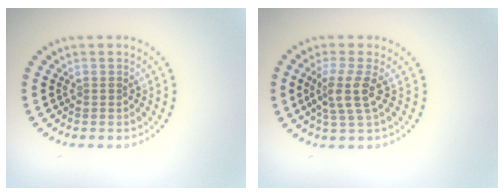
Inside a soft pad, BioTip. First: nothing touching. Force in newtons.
{"total": 2.9, "press": 2.2, "slide": 1.9}